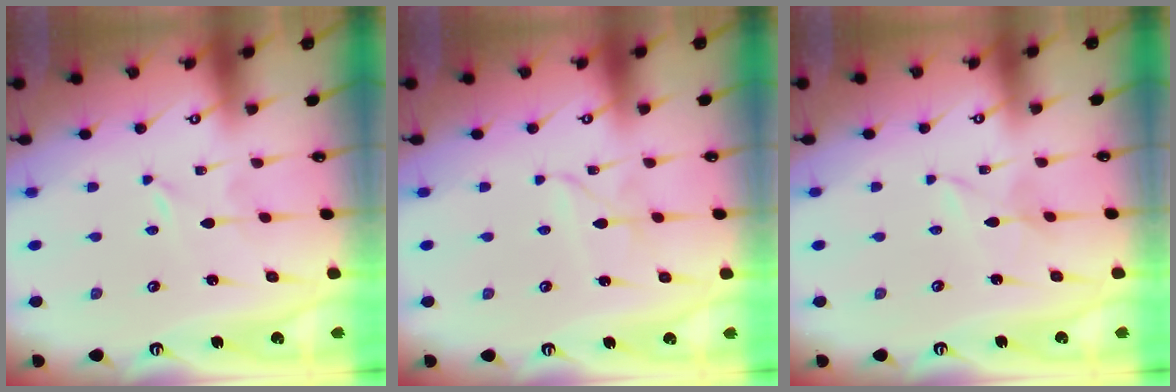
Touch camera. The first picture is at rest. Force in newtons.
{"total": 2.7, "press": 2.7, "slide": 0.2}
{"total": 1.7, "press": 1.6, "slide": 0.2}